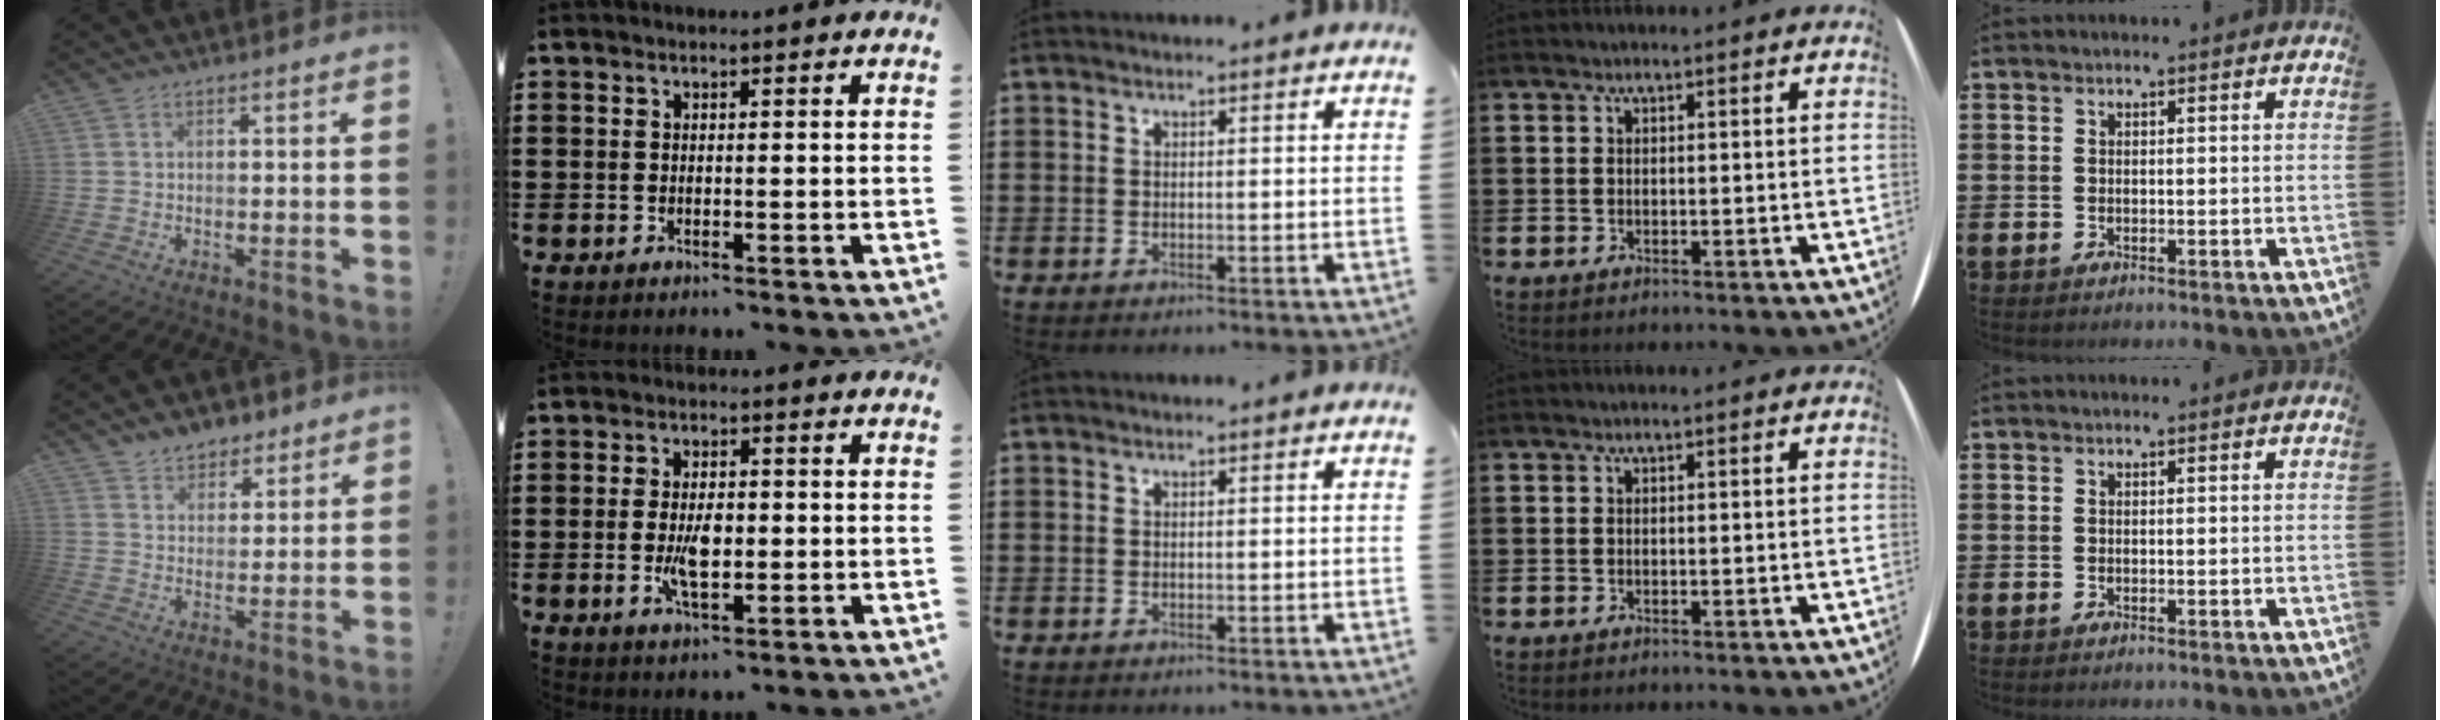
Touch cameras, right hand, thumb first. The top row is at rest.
{"thumb": {"total": 6.7, "force": [5.3, 4.1, 0.4], "torque": [0.001, -0.044, 0.102]}, "index": {"total": 5.3, "force": [-0.7, 2.4, 4.7], "torque": [-0.090, -0.004, -0.017]}}